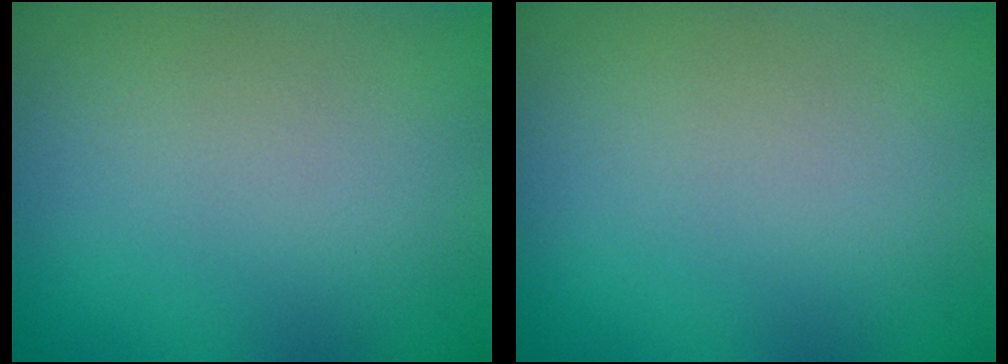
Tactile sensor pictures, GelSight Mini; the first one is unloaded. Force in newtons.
{"total": 0.0}